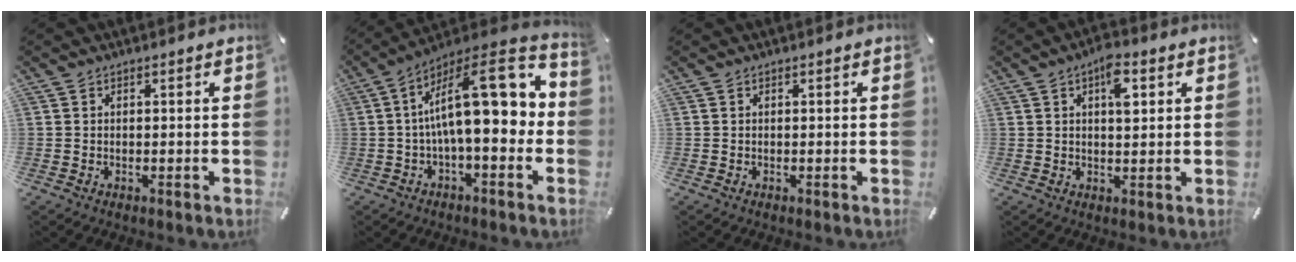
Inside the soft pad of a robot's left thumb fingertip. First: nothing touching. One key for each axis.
{"total": 20.3, "fx": 1.9, "fy": 7.8, "fz": 18.7, "tx": -0.292, "ty": -0.016, "tz": 0.031}
{"total": 0.0}
{"total": 6.4, "fx": 2.1, "fy": 3.0, "fz": 5.2, "tx": -0.070, "ty": -0.006, "tz": 0.026}